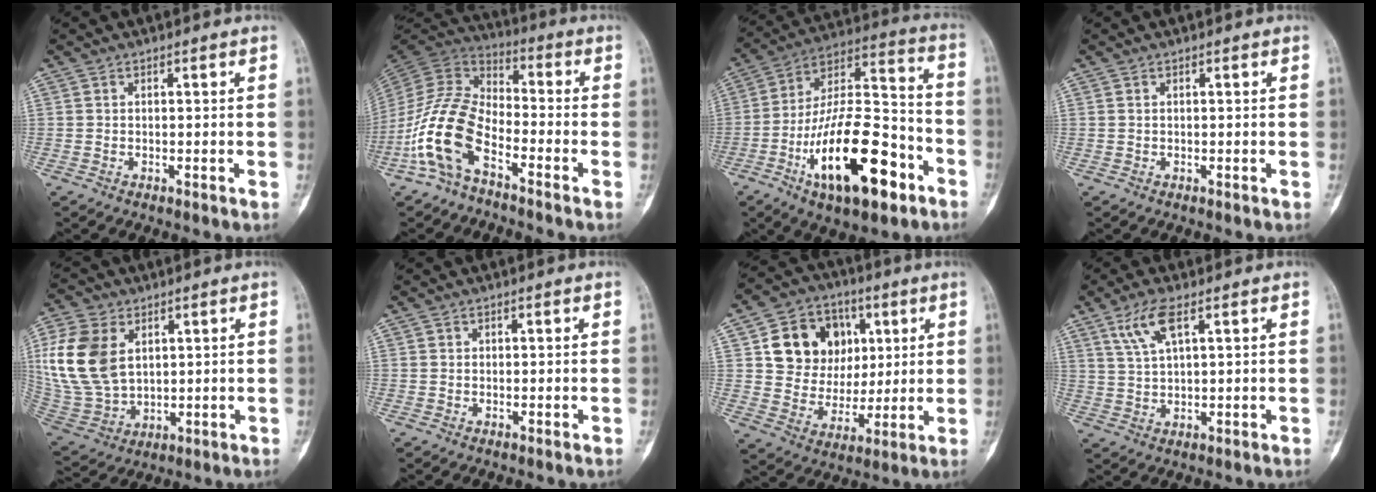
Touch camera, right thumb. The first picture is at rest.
{"total": 13.6, "force": [-6.7, 6.6, 9.8], "torque": [-0.201, 0.060, -0.142]}
{"total": 24.3, "force": [-10.3, 10.0, 19.6], "torque": [-0.342, 0.064, -0.167]}
{"total": 0.0}
{"total": 15.9, "force": [4.2, 10.9, 10.8], "torque": [-0.220, -0.012, 0.096]}
{"total": 0.0}
{"total": 15.5, "force": [4.8, 12.8, 7.3], "torque": [-0.075, -0.004, 0.089]}
{"total": 6.2, "force": [3.3, 1.8, 5.0], "torque": [-0.108, -0.005, 0.073]}